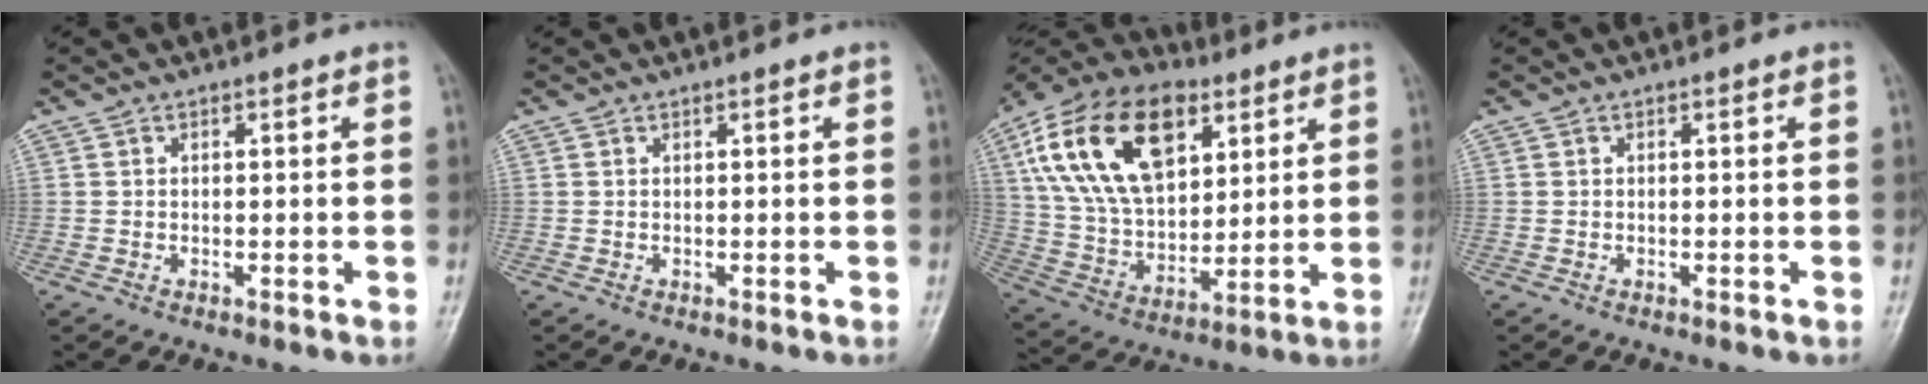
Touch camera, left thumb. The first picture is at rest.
{"total": 0.0}
{"total": 23.8, "force": [9.5, 14.0, 16.7], "torque": [-0.289, -0.012, 0.169]}
{"total": 0.0}